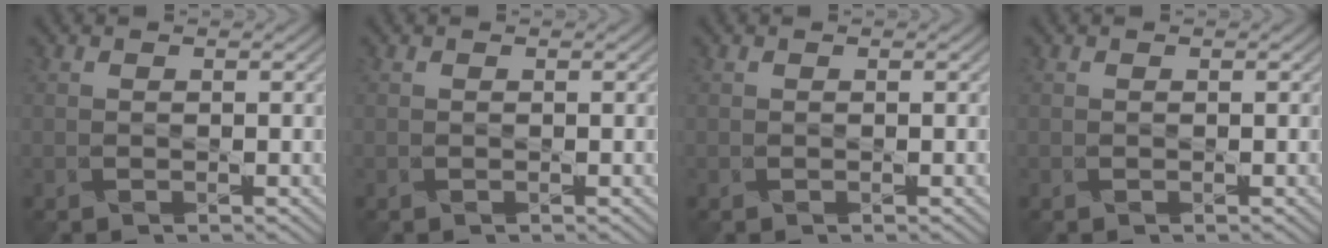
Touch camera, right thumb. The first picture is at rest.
{"total": 0.0}
{"total": 0.0}
{"total": 0.0}